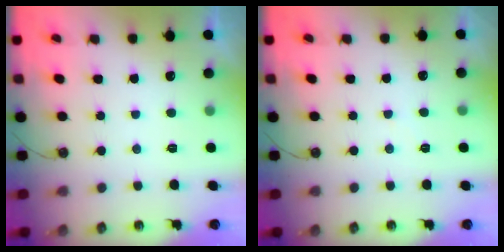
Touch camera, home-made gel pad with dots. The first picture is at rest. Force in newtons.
{"total": 2.4, "press": 2.4, "slide": 0.4}